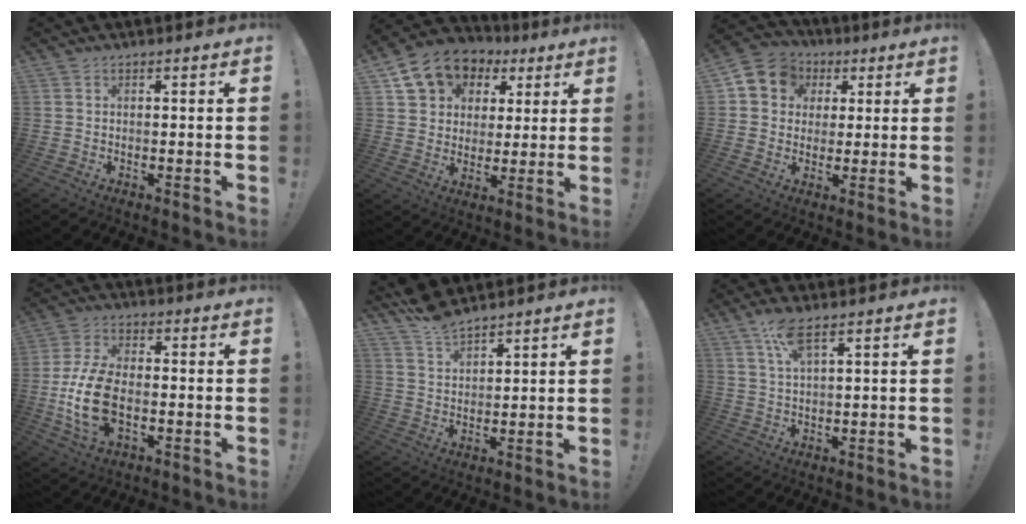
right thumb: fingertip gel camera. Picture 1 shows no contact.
{"total": 12.2, "force": [6.4, 9.4, 4.3], "torque": [-0.070, -0.038, 0.127]}
{"total": 9.0, "force": [2.4, 8.1, 3.0], "torque": [-0.044, 0.000, 0.052]}
{"total": 14.8, "force": [-3.1, 8.5, 11.8], "torque": [-0.234, -0.005, -0.053]}
{"total": 6.6, "force": [6.1, 1.6, 2.2], "torque": [-0.049, -0.037, 0.114]}
{"total": 6.1, "force": [3.6, 1.1, 4.8], "torque": [-0.096, -0.008, 0.062]}